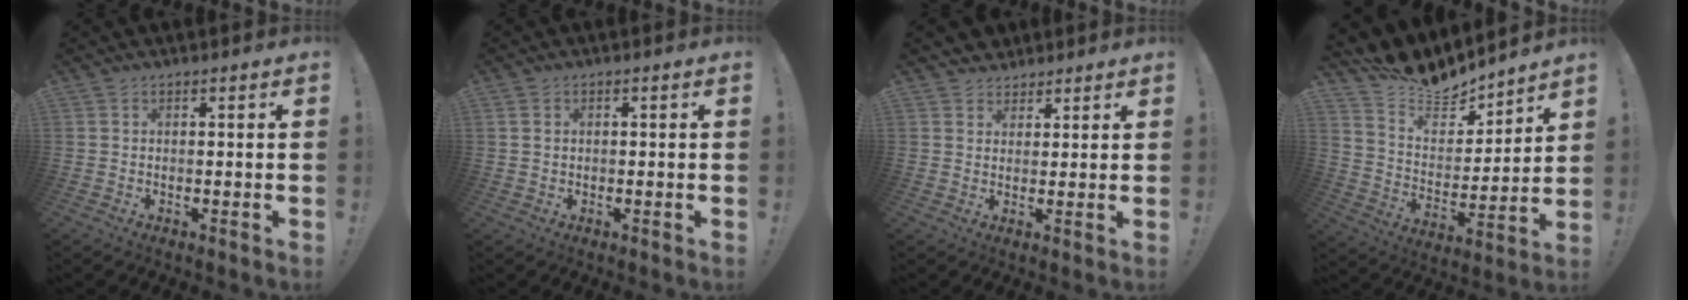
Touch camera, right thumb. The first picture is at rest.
{"total": 1.6, "force": [0.6, 1.2, 0.9], "torque": [-0.015, 0.003, 0.010]}
{"total": 3.9, "force": [2.7, 2.7, -0.1], "torque": [-0.003, -0.017, 0.053]}
{"total": 10.4, "force": [9.8, 3.3, 1.0], "torque": [-0.043, -0.094, 0.178]}